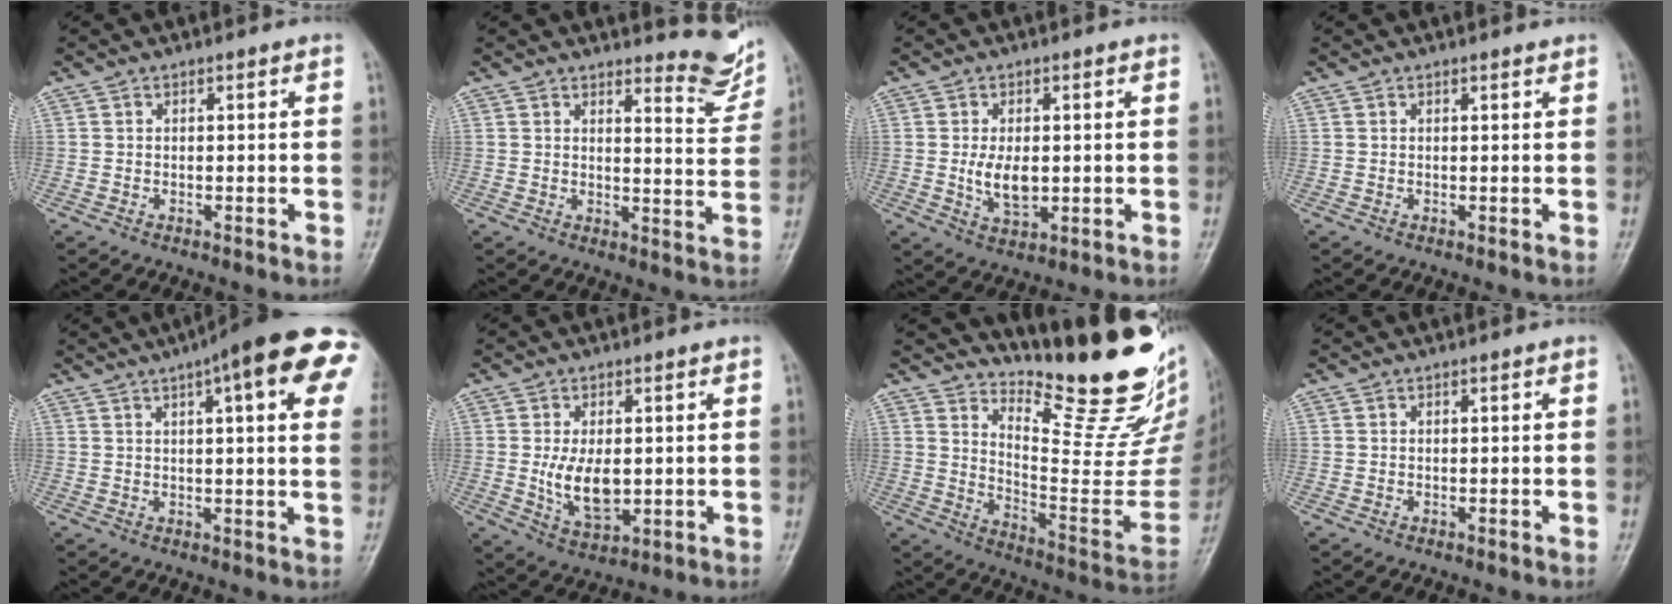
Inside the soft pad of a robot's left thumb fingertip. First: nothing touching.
{"total": 6.9, "force": [6.4, 1.6, 2.0], "torque": [-0.010, -0.070, 0.073]}
{"total": 5.8, "force": [0.0, 3.3, 4.7], "torque": [-0.080, -0.011, 0.006]}
{"total": 0.6, "force": [0.5, 0.1, 0.2], "torque": [-0.006, -0.003, 0.006]}
{"total": 19.1, "force": [8.2, 4.5, 16.7], "torque": [-0.218, 0.015, 0.097]}
{"total": 8.2, "force": [0.0, 4.7, 6.8], "torque": [-0.108, -0.016, 0.010]}
{"total": 23.2, "force": [18.8, 5.5, 12.5], "torque": [-0.144, -0.162, 0.265]}
{"total": 0.0}